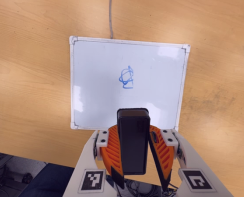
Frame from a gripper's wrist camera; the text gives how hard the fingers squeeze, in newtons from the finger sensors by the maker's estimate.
{"total": 8.4, "left": 8.2, "right": 8.5}